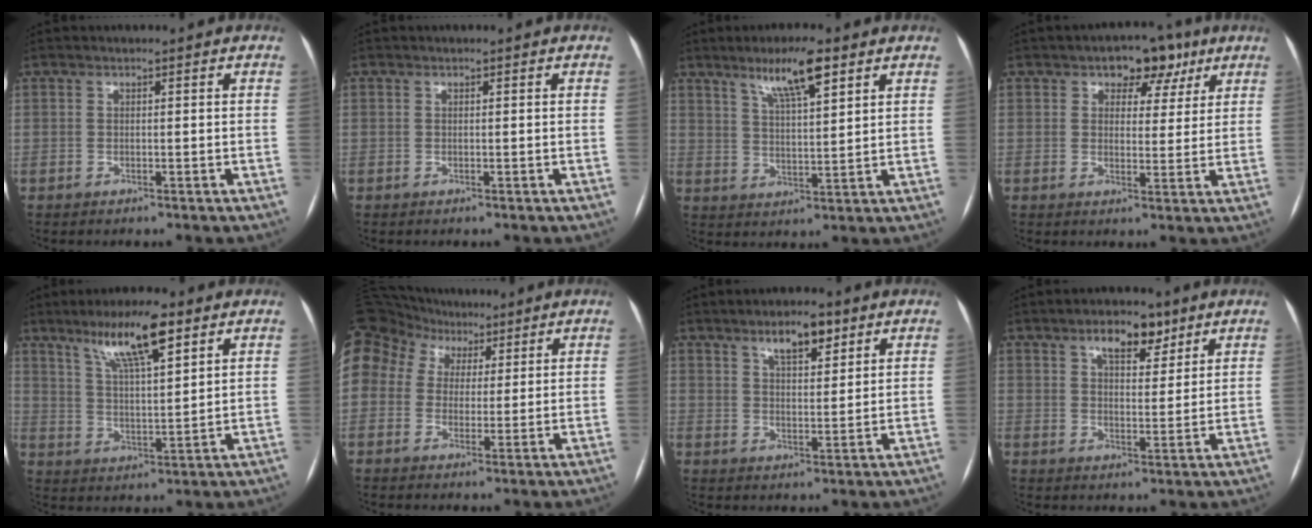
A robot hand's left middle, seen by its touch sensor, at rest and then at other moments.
{"total": 0.0}
{"total": 8.3, "force": [5.2, 1.1, 6.4], "torque": [-0.115, 0.005, 0.093]}
{"total": 6.6, "force": [3.7, 4.0, 3.6], "torque": [-0.036, 0.019, 0.051]}
{"total": 10.5, "force": [6.6, 1.6, 8.1], "torque": [-0.146, 0.007, 0.117]}
{"total": 26.3, "force": [11.5, 21.2, 10.4], "torque": [-0.352, 0.129, 0.217]}
{"total": 6.2, "force": [3.9, 2.0, 4.3], "torque": [-0.073, 0.005, 0.065]}
{"total": 6.7, "force": [4.2, 2.9, 4.3], "torque": [-0.065, 0.009, 0.066]}